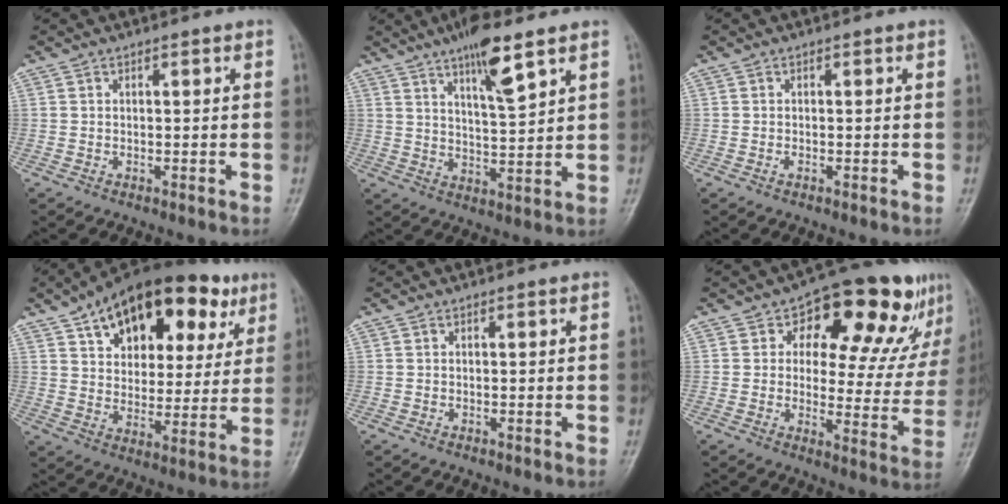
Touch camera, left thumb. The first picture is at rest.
{"total": 9.6, "force": [6.0, 2.0, 7.2], "torque": [-0.114, -0.033, 0.102]}
{"total": 0.6, "force": [-0.2, 0.3, 0.4], "torque": [-0.007, -0.001, -0.005]}
{"total": 23.8, "force": [12.3, 13.3, 15.4], "torque": [-0.195, -0.003, 0.188]}
{"total": 0.0}
{"total": 19.0, "force": [9.9, 9.7, 13.0], "torque": [-0.103, -0.018, 0.129]}